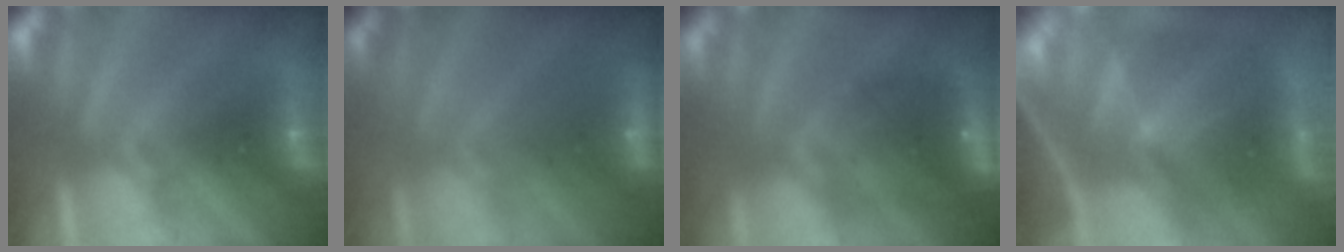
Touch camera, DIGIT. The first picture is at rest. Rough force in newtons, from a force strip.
{"total": 3.0}
{"total": 7.5}
{"total": 9.3}